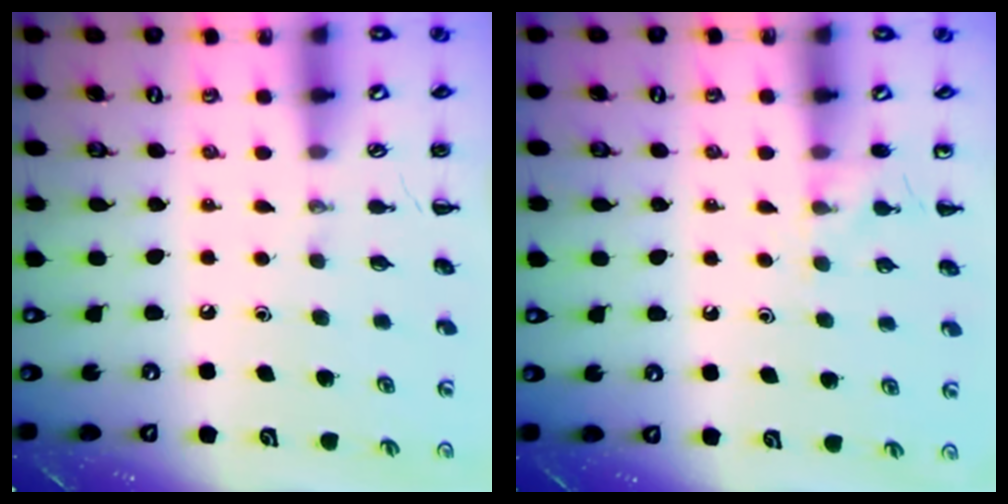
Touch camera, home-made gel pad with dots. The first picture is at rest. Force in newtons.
{"total": 6.4, "press": 6.1, "slide": 1.9}